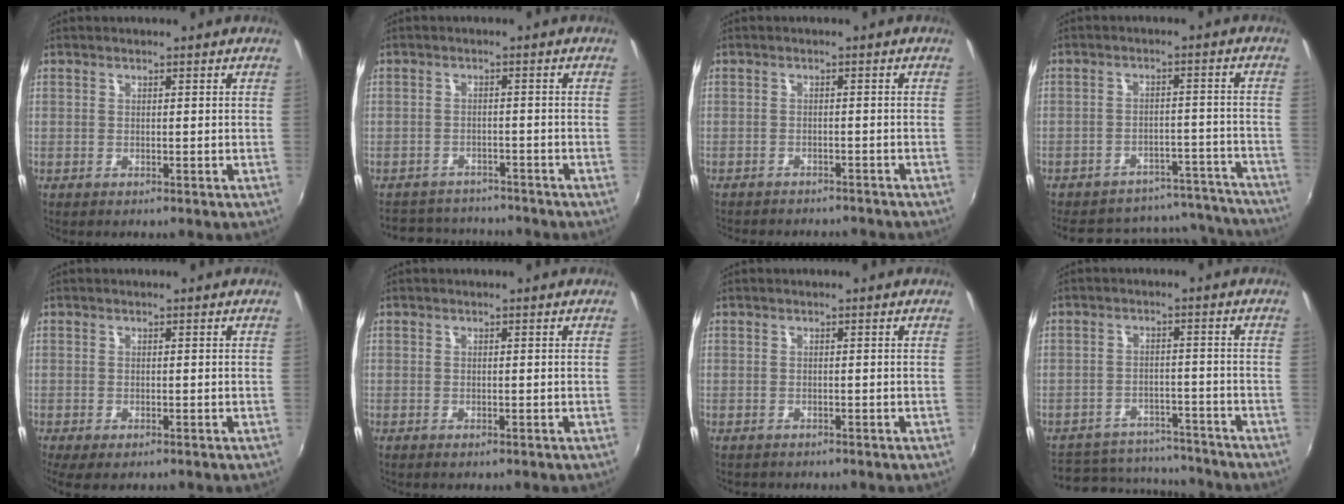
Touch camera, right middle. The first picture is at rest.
{"total": 8.7, "force": [-7.9, 3.1, 1.6], "torque": [-0.046, 0.017, -0.116]}
{"total": 7.9, "force": [-7.1, 2.1, 2.5], "torque": [-0.064, -0.015, -0.099]}
{"total": 22.7, "force": [-20.4, 7.9, 6.3], "torque": [-0.117, 0.051, -0.235]}
{"total": 3.3, "force": [-1.7, 1.3, 2.4], "torque": [-0.046, -0.017, -0.023]}
{"total": 0.0}
{"total": 0.6, "force": [-0.4, 0.5, 0.0], "torque": [-0.002, -0.002, -0.005]}
{"total": 13.7, "force": [-11.8, 5.9, 3.6], "torque": [-0.095, 0.026, -0.151]}